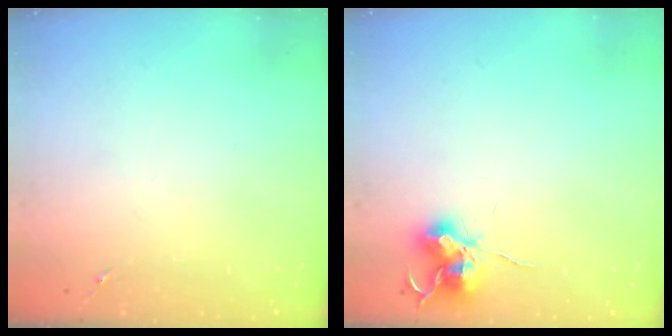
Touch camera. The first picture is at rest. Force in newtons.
{"total": 10.9, "press": 10.8, "slide": 0.8}